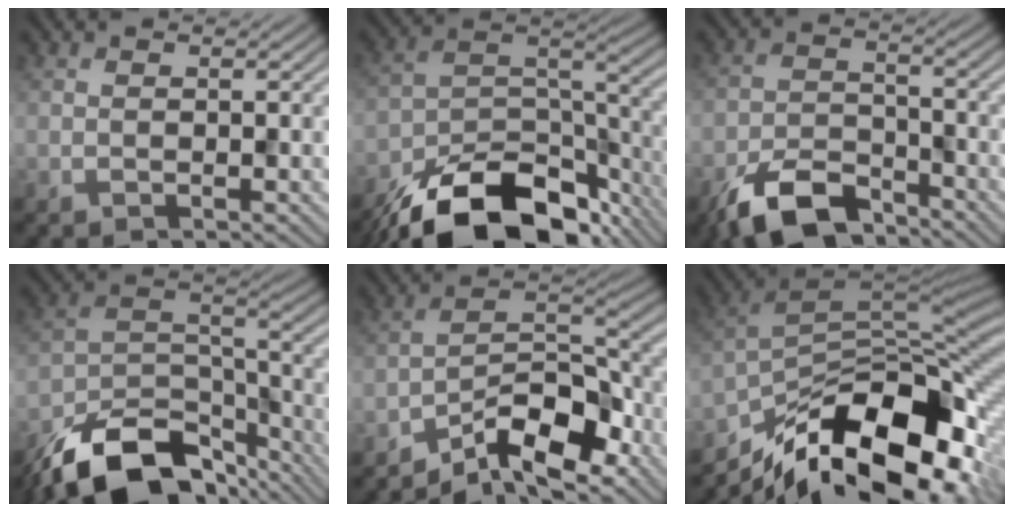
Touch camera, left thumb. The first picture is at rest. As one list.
[{"total": 18.2, "force": [-13.4, 8.4, 9.0], "torque": [-0.197, -0.044, -0.193]}, {"total": 8.9, "force": [-6.8, 3.6, 4.5], "torque": [-0.078, -0.008, -0.140]}, {"total": 15.7, "force": [-11.7, 6.9, 7.9], "torque": [-0.178, -0.020, -0.194]}, {"total": 9.7, "force": [-7.2, 3.0, 5.8], "torque": [-0.084, 0.011, -0.146]}, {"total": 16.5, "force": [-9.4, 7.3, 11.4], "torque": [-0.214, -0.025, -0.153]}]